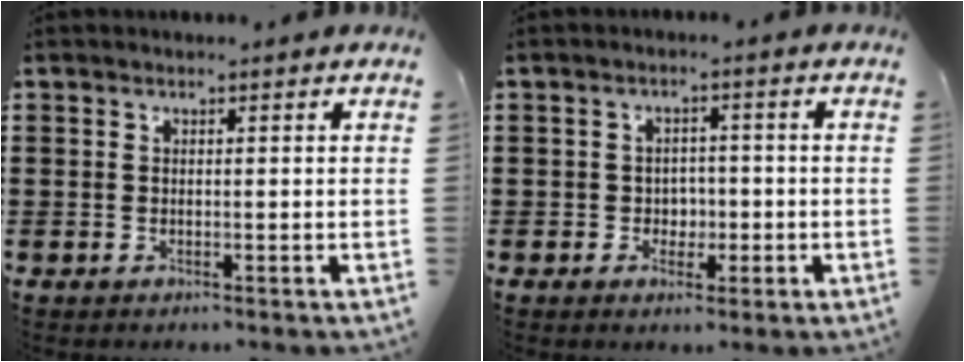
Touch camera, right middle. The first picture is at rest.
{"total": 2.4, "force": [-0.8, 2.0, 1.1], "torque": [-0.021, -0.002, -0.021]}